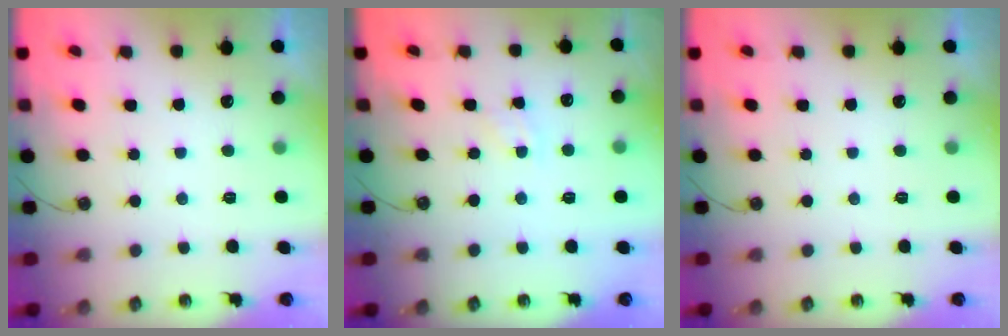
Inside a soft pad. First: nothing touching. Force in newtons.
{"total": 2.9, "press": 2.9, "slide": 0.4}
{"total": 0.0}